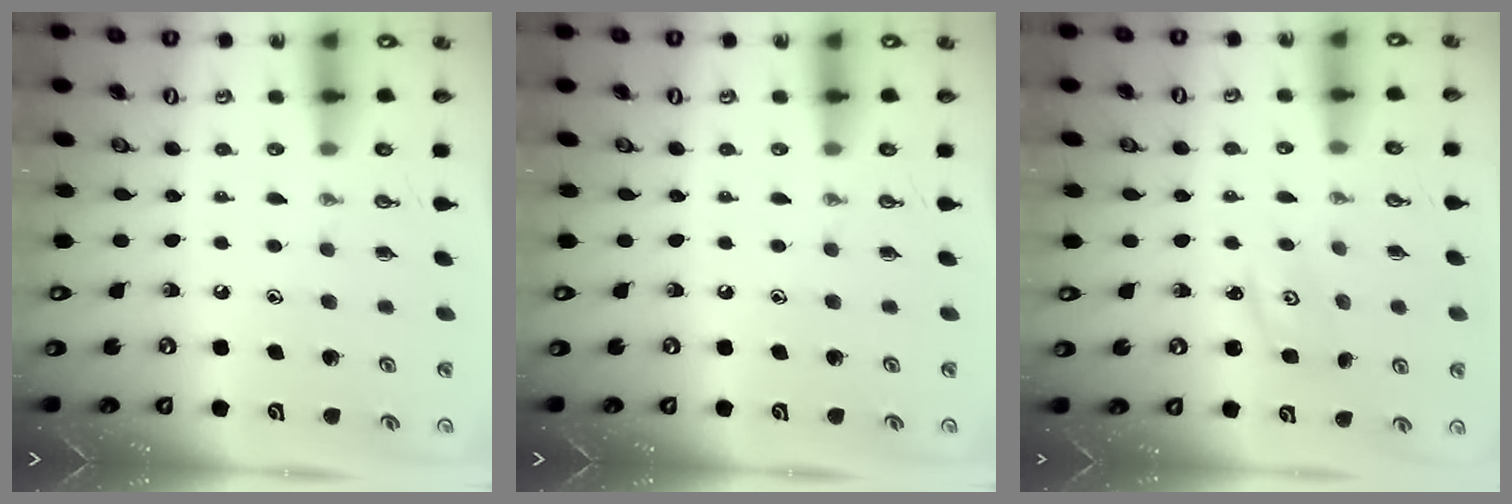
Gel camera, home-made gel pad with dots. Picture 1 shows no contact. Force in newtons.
{"total": 0.0}
{"total": 2.8, "press": 2.8, "slide": 0.4}